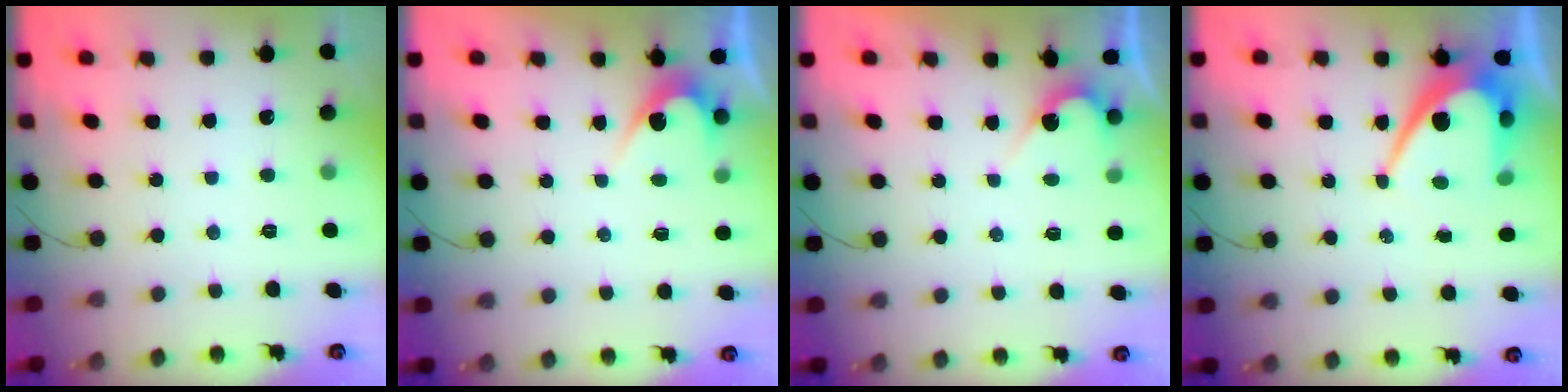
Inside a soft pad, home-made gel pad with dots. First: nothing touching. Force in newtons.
{"total": 3.2, "press": 3.2, "slide": 0.3}
{"total": 2.8, "press": 2.8, "slide": 0.2}
{"total": 9.3, "press": 9.3, "slide": 0.7}